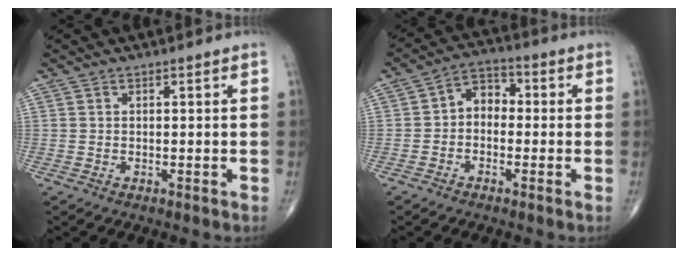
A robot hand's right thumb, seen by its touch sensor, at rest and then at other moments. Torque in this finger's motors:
{"motor_torque": [-0.18, 0.09, 0.41, -0.01, 0.05]}